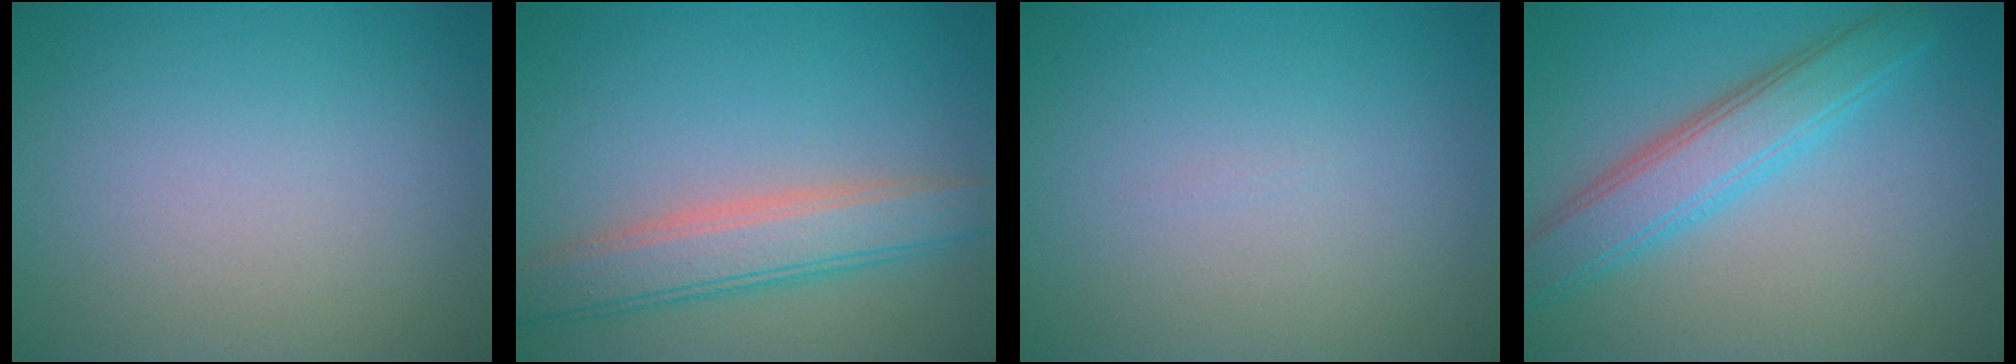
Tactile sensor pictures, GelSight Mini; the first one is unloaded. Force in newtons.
{"total": 4.9, "press": 4.9, "slide": 0.4}
{"total": 0.0}
{"total": 4.8, "press": 4.8, "slide": 0.2}